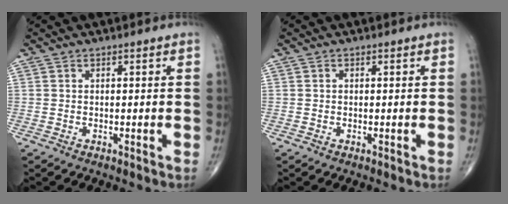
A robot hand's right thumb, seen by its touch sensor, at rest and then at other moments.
{"total": 0.0}